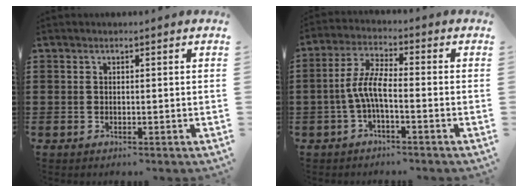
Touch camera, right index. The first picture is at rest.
{"total": 5.5, "force": [-1.6, 1.0, 5.2], "torque": [-0.122, -0.010, -0.037]}